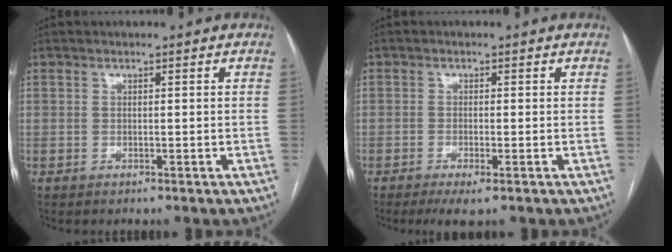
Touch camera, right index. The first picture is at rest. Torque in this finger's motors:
{"motor_torque": [0.44, -0.16, 0.15, 0.01]}